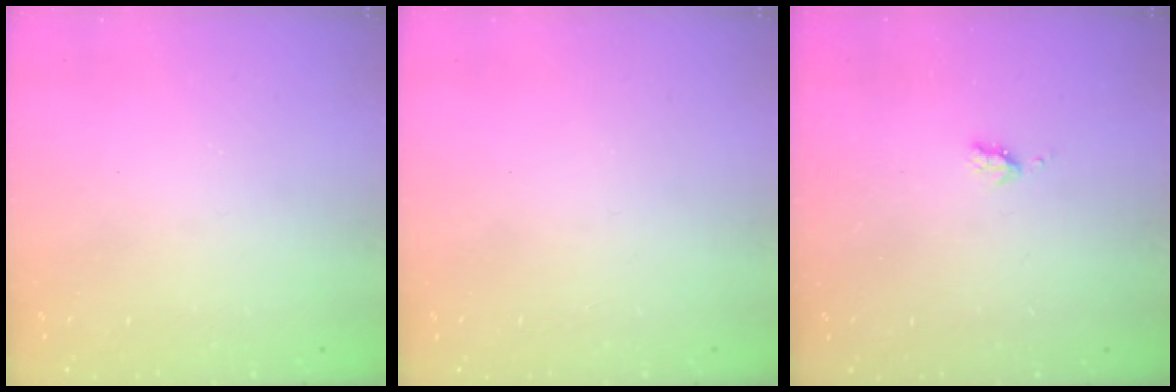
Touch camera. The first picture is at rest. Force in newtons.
{"total": 0.0}
{"total": 3.3, "press": 3.3, "slide": 0.6}